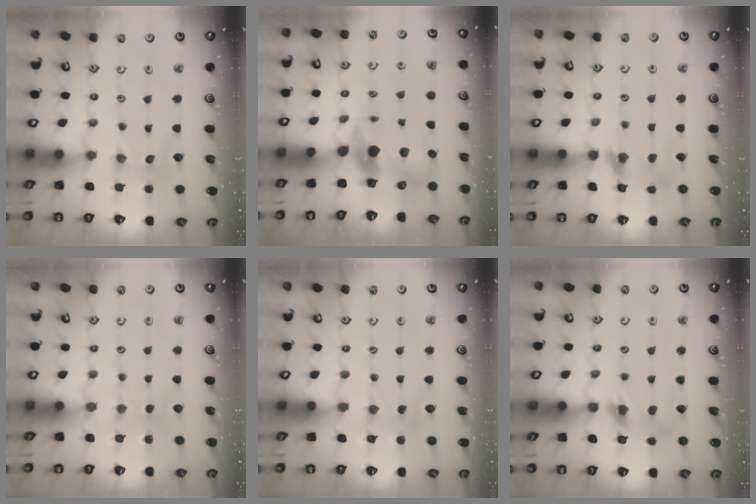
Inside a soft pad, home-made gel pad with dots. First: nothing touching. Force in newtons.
{"total": 7.4, "press": 7.3, "slide": 1.1}
{"total": 7.2, "press": 7.2, "slide": 0.7}
{"total": 2.0, "press": 2.0, "slide": 0.5}
{"total": 2.2, "press": 2.2, "slide": 0.4}
{"total": 8.7, "press": 8.6, "slide": 0.9}